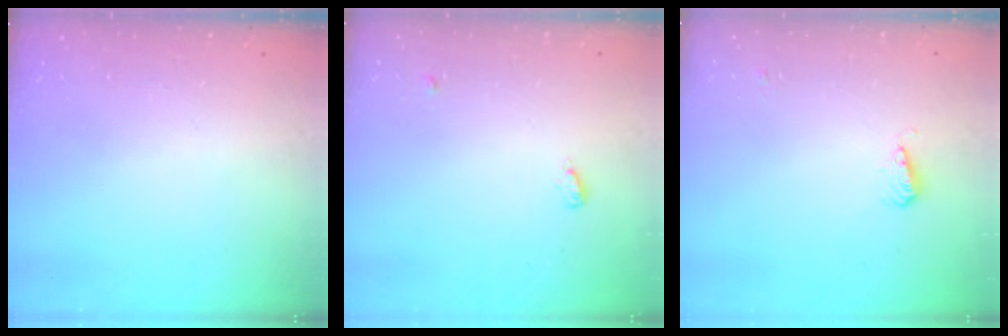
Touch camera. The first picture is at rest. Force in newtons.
{"total": 7.9, "press": 4.2, "slide": 6.7}
{"total": 5.5, "press": 5.4, "slide": 0.9}